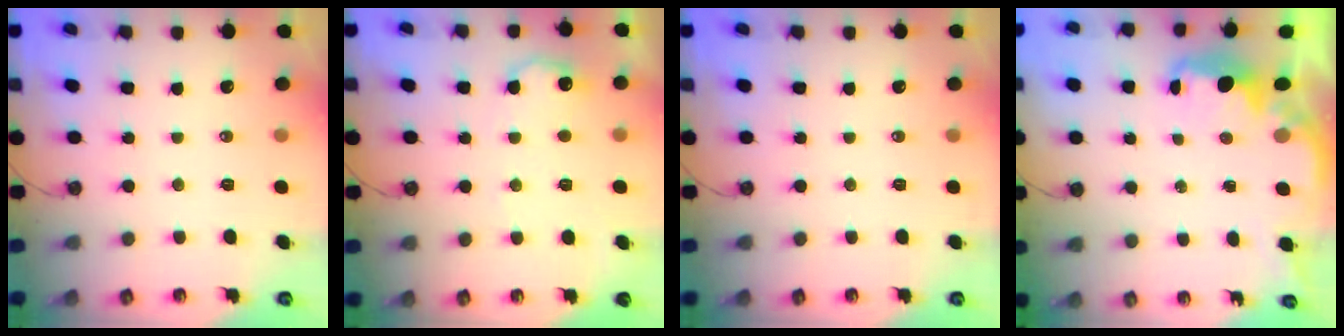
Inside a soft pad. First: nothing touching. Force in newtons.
{"total": 9.3, "press": 9.3, "slide": 0.7}
{"total": 0.0}
{"total": 2.8, "press": 2.8, "slide": 0.4}